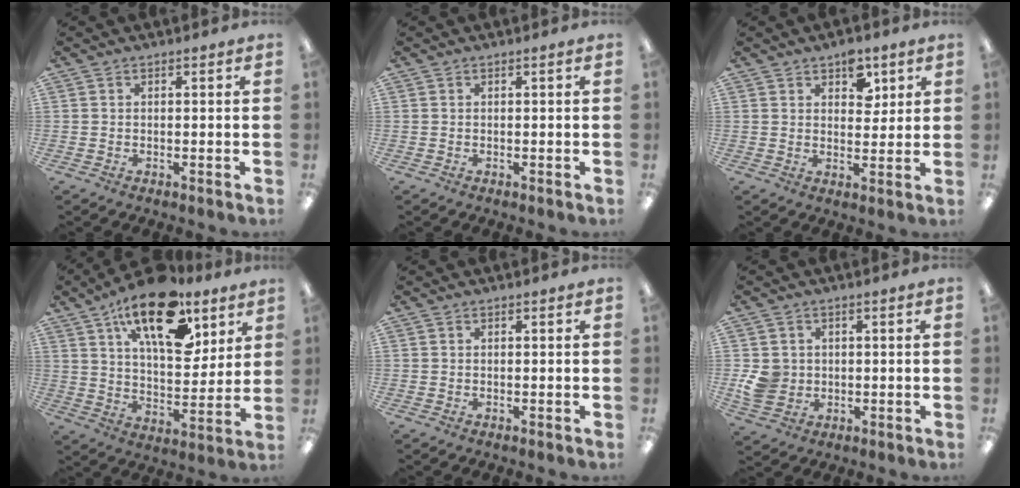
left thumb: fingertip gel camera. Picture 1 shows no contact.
{"total": 0.0}
{"total": 6.8, "force": [4.1, 4.1, 3.5], "torque": [-0.032, -0.013, 0.066]}
{"total": 20.6, "force": [12.5, 9.5, 13.4], "torque": [-0.209, -0.057, 0.209]}
{"total": 0.0}
{"total": 6.1, "force": [0.0, 5.7, 2.3], "torque": [-0.045, 0.006, 0.003]}